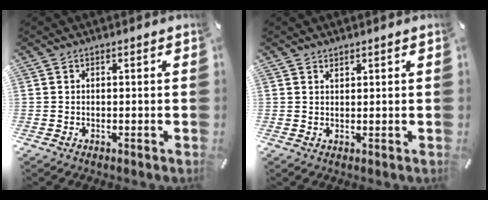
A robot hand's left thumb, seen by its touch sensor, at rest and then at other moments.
{"total": 1.2, "force": [1.1, 0.5, 0.1], "torque": [-0.002, -0.002, 0.021]}